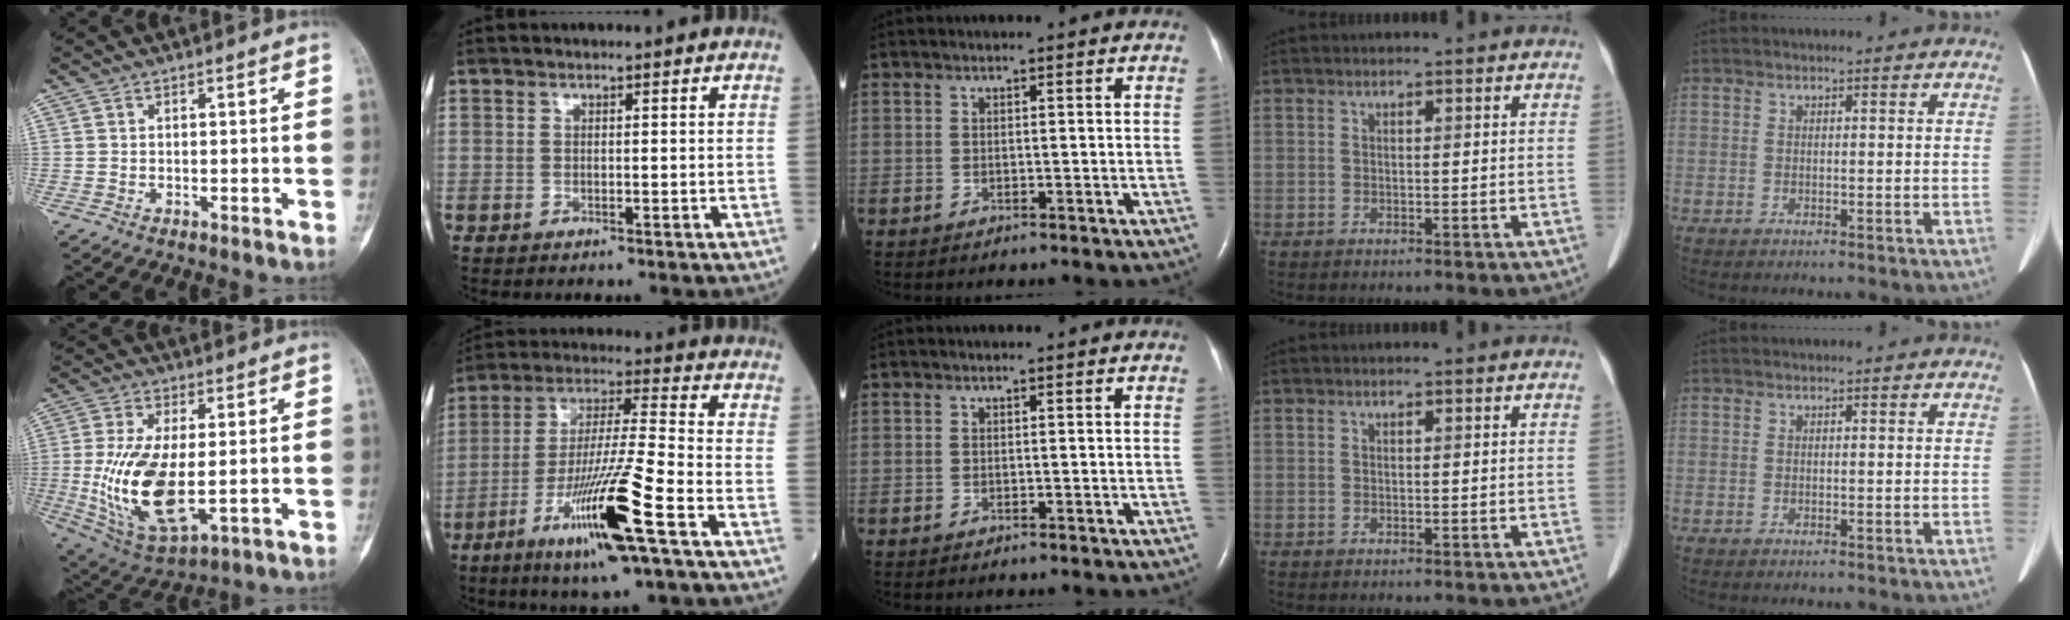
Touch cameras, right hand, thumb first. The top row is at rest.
{"thumb": {"total": 16.6, "force": [-1.1, 7.8, 14.5], "torque": [-0.286, -0.014, -0.001]}, "index": {"total": 17.0, "force": [-8.0, 0.2, 15.0], "torque": [-0.311, -0.032, -0.148]}}